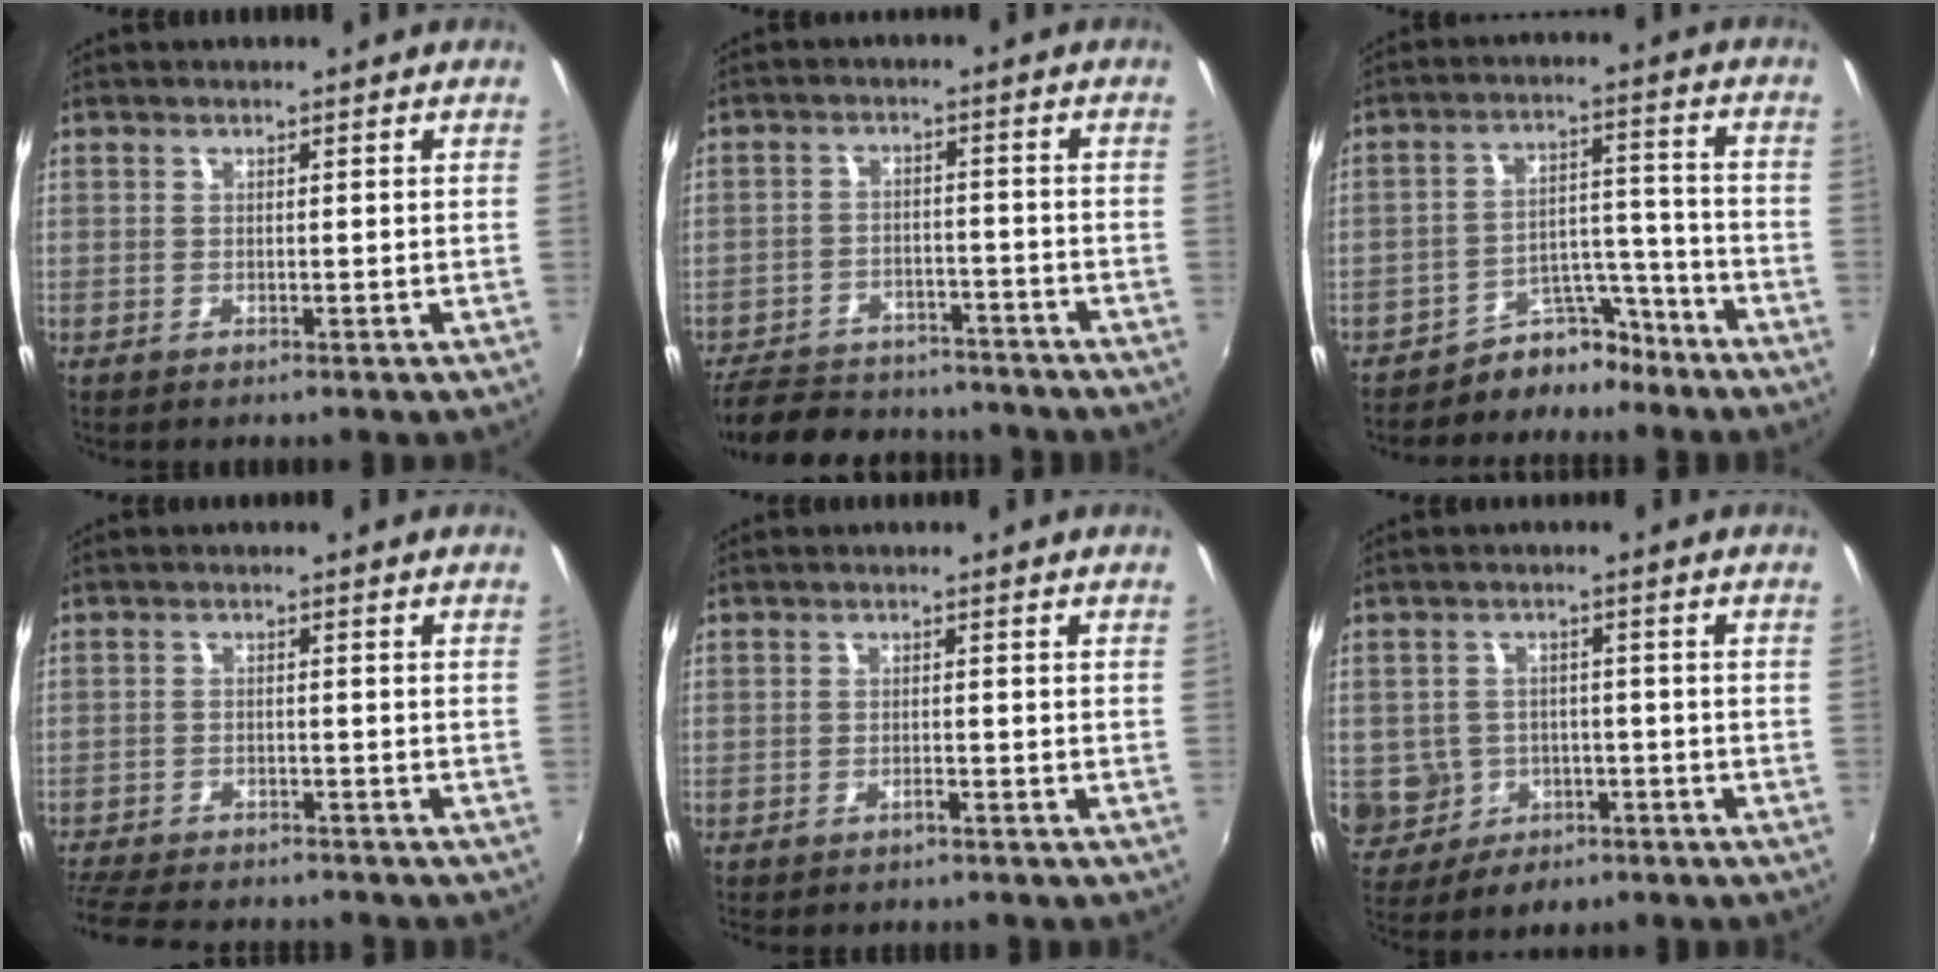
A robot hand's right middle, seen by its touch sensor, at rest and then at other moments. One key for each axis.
{"total": 15.3, "fx": -12.7, "fy": 6.7, "fz": 5.1, "tx": -0.132, "ty": 0.022, "tz": -0.175}
{"total": 7.7, "fx": -6.7, "fy": 3.7, "fz": 1.1, "tx": -0.005, "ty": 0.044, "tz": -0.099}
{"total": 12.0, "fx": -10.7, "fy": 3.1, "fz": 4.5, "tx": -0.119, "ty": -0.015, "tz": -0.171}
{"total": 1.4, "fx": -1.3, "fy": 0.3, "fz": 0.5, "tx": -0.014, "ty": 0.002, "tz": -0.020}
{"total": 9.1, "fx": -2.5, "fy": 8.4, "fz": 2.7, "tx": -0.094, "ty": 0.011, "tz": -0.018}